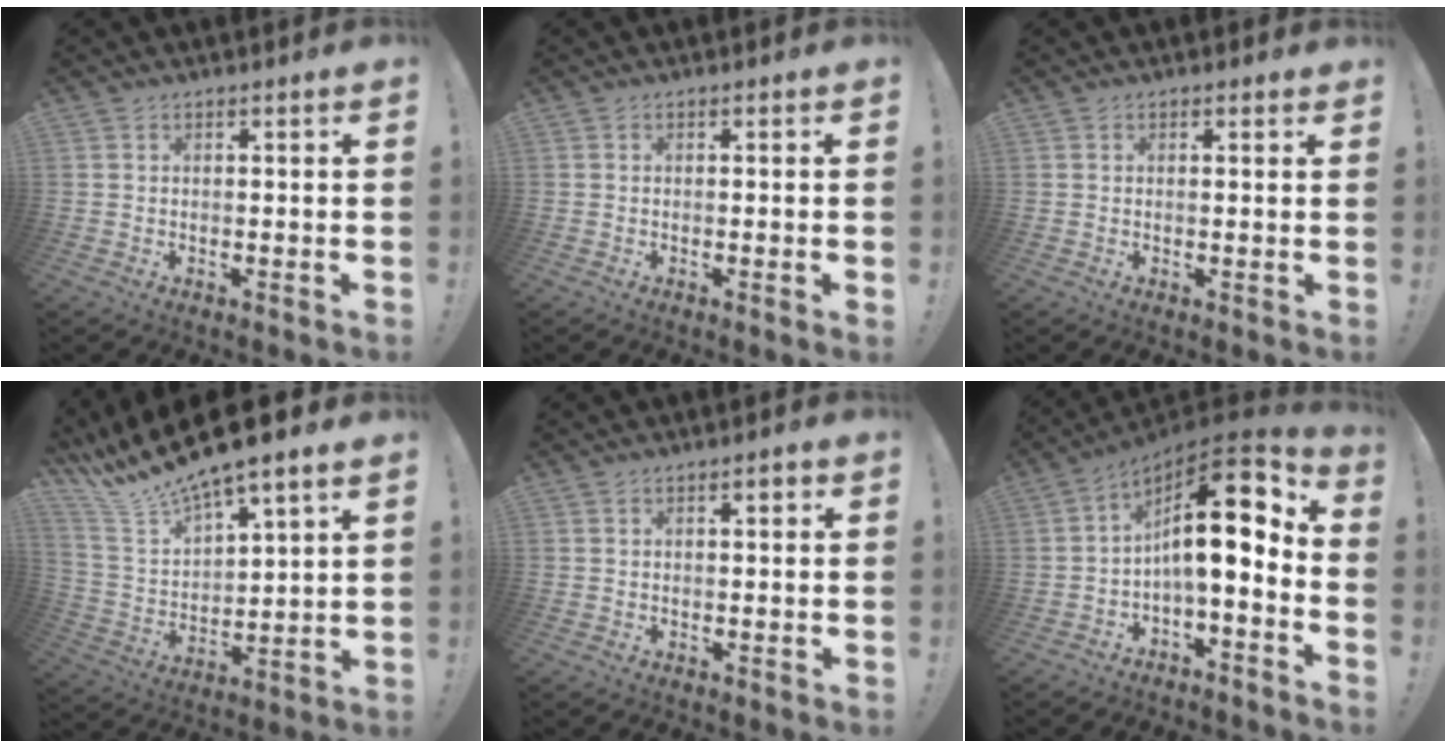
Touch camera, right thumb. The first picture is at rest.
{"total": 1.2, "force": [-0.3, -0.4, 1.1], "torque": [-0.025, 0.003, -0.006]}
{"total": 0.8, "force": [0.5, 0.6, 0.1], "torque": [0.013, -0.004, 0.007]}
{"total": 13.7, "force": [11.5, 2.9, 6.8], "torque": [-0.150, -0.092, 0.202]}
{"total": 1.5, "force": [0.3, 0.6, 1.3], "torque": [-0.019, 0.003, 0.002]}
{"total": 16.1, "force": [3.2, 4.7, 15.0], "torque": [-0.240, -0.026, 0.049]}